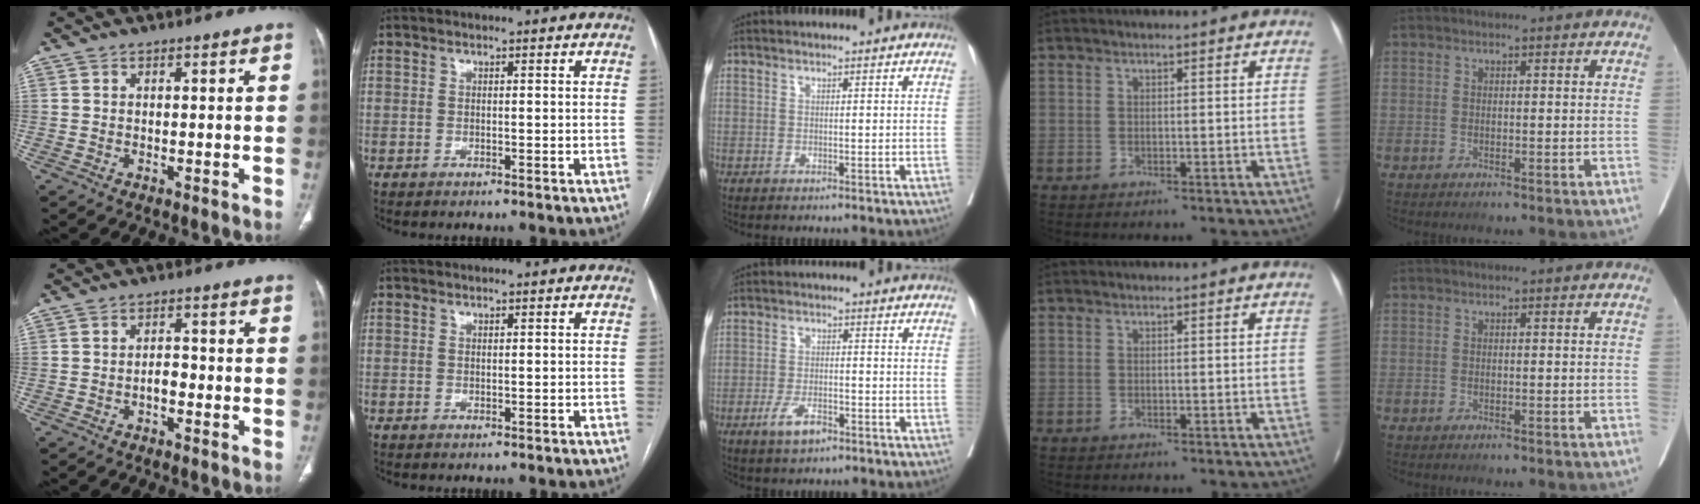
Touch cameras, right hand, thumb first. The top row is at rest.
{"thumb": {"total": 2.2, "force": [-1.0, 1.3, 1.6], "torque": [-0.018, 0.013, -0.018]}, "middle": {"total": 4.3, "force": [-2.5, 1.5, 3.1], "torque": [-0.063, -0.002, -0.043]}}